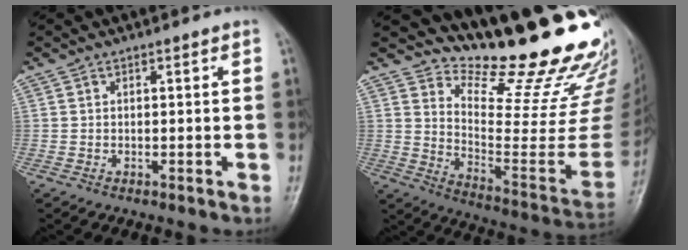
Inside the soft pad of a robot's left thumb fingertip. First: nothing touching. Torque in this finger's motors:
{"motor_torque": [1.81, -0.40, 1.32, -1.45, 0.01]}